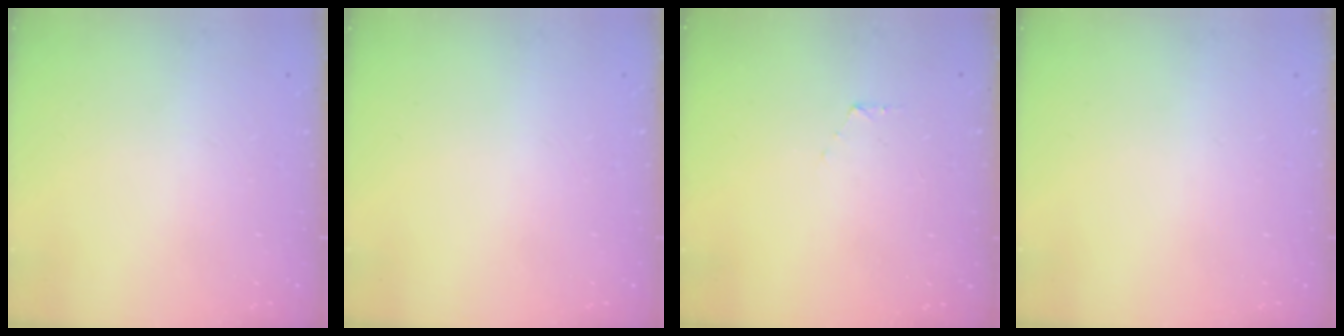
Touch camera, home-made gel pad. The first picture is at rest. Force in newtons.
{"total": 0.0}
{"total": 3.2, "press": 3.2, "slide": 0.3}
{"total": 0.0}